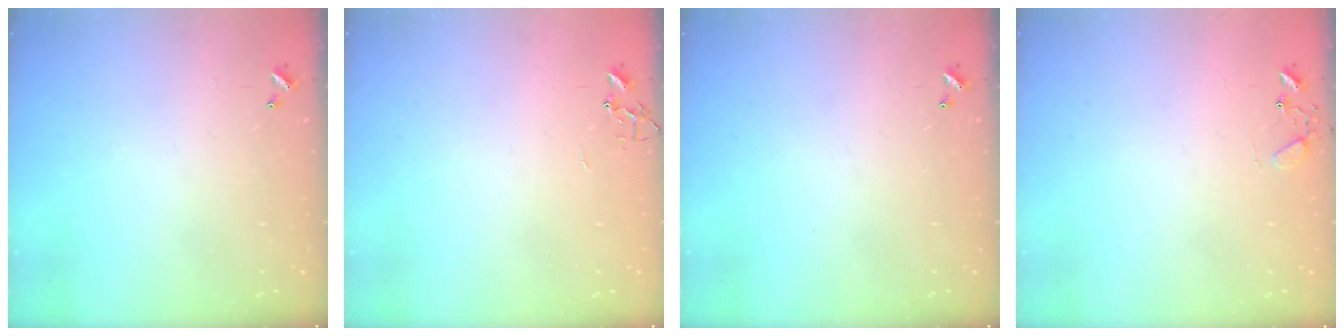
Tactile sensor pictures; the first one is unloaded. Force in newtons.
{"total": 0.0}
{"total": 0.0}
{"total": 6.9, "press": 6.9, "slide": 0.4}